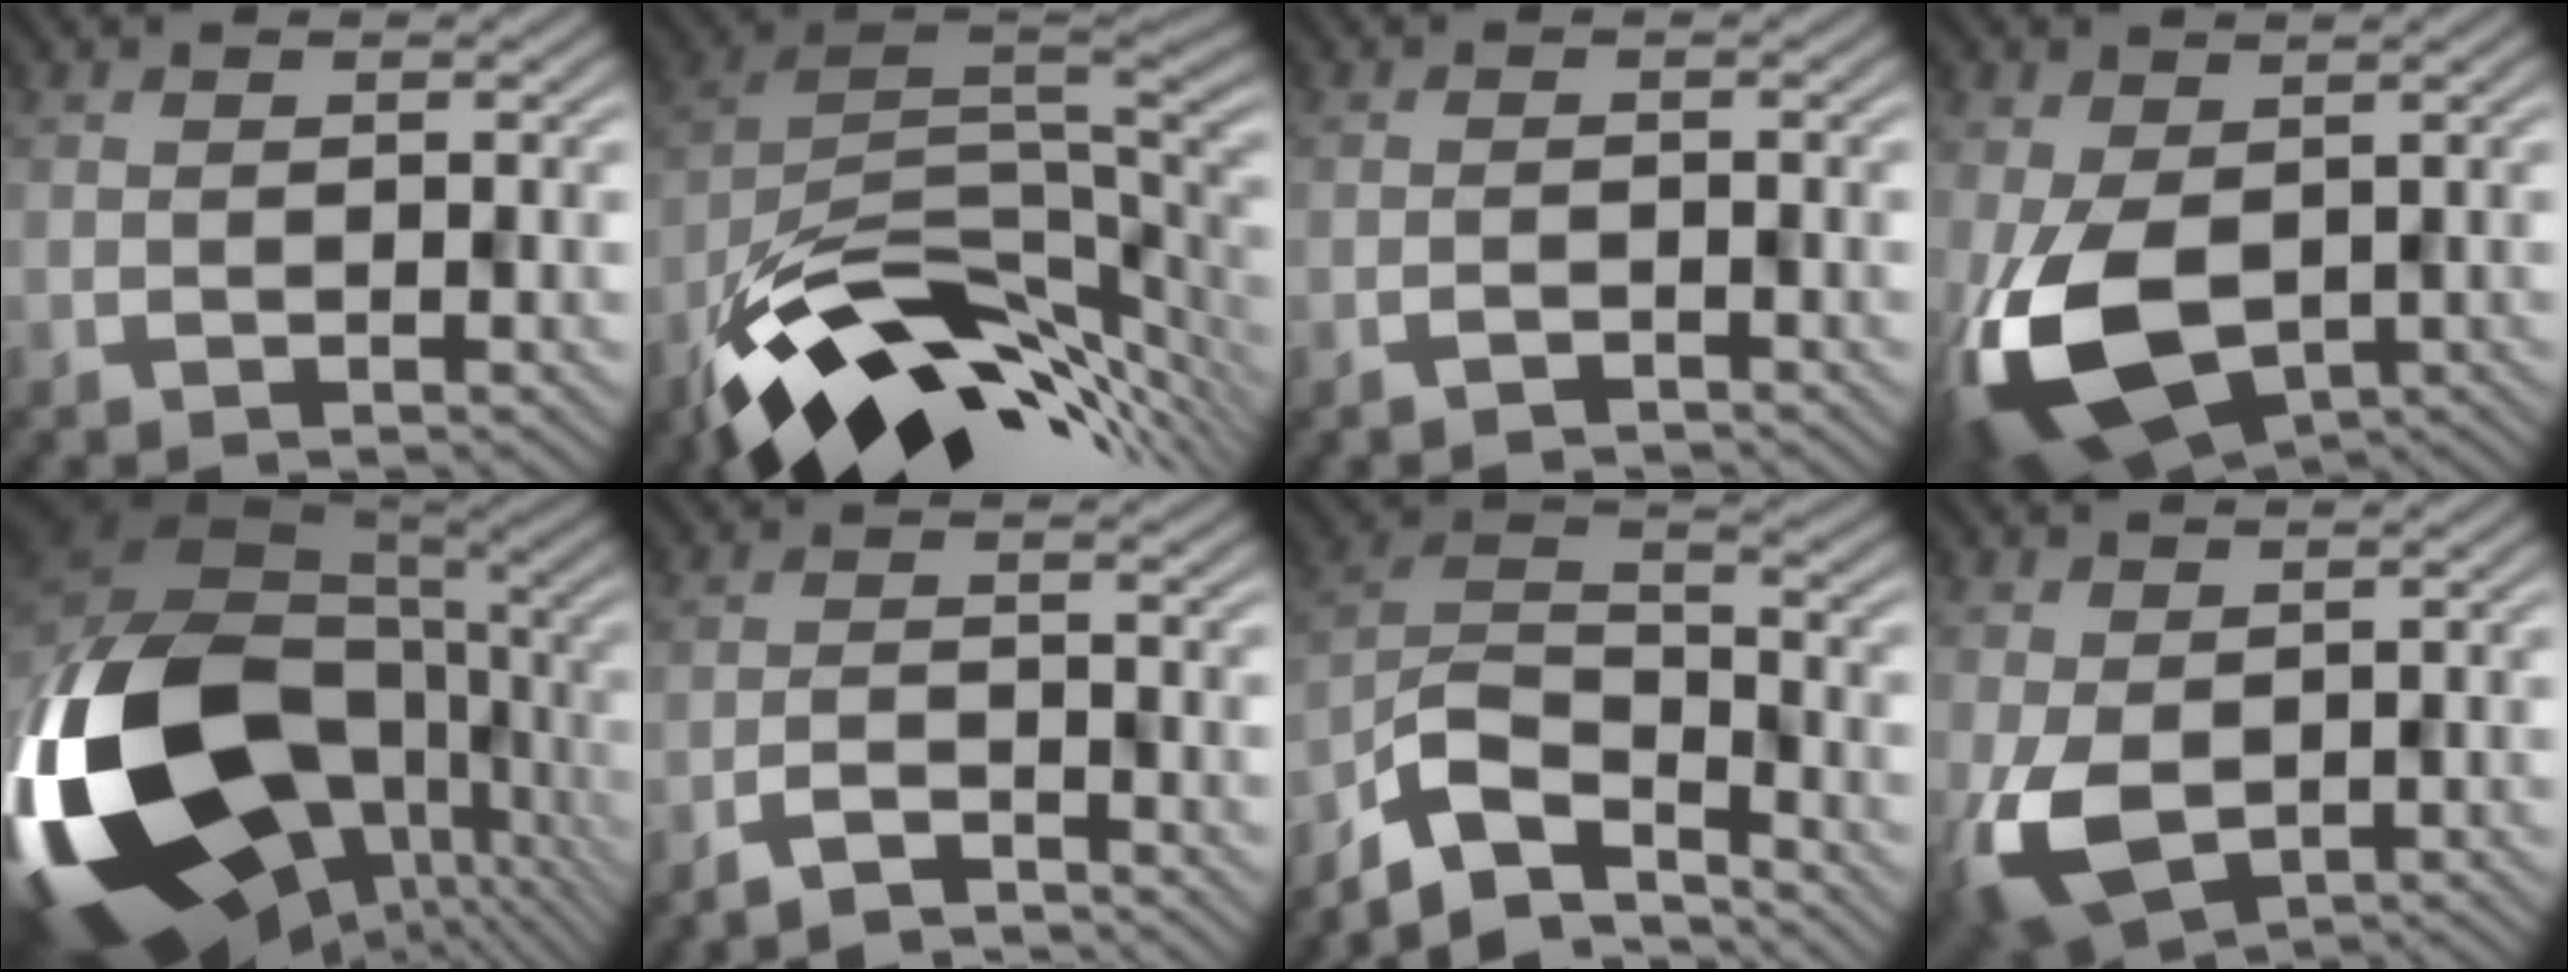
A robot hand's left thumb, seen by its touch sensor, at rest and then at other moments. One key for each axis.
{"total": 13.9, "fx": -6.5, "fy": 7.0, "fz": 10.1, "tx": -0.182, "ty": -0.018, "tz": -0.111}
{"total": 0.9, "fx": -0.9, "fy": 0.1, "fz": 0.2, "tx": -0.005, "ty": 0.002, "tz": -0.018}
{"total": 13.0, "fx": -3.5, "fy": 7.6, "fz": 10.0, "tx": -0.222, "ty": -0.038, "tz": -0.047}
{"total": 21.4, "fx": -4.8, "fy": 13.2, "fz": 16.1, "tx": -0.392, "ty": -0.067, "tz": -0.052}
{"total": 2.9, "fx": -2.7, "fy": 0.4, "fz": 0.9, "tx": -0.018, "ty": 0.003, "tz": -0.057}
{"total": 8.4, "fx": -6.6, "fy": 3.1, "fz": 4.2, "tx": -0.074, "ty": -0.001, "tz": -0.141}
{"total": 8.0, "fx": -1.5, "fy": 4.9, "fz": 6.1, "tx": -0.142, "ty": -0.020, "tz": -0.019}